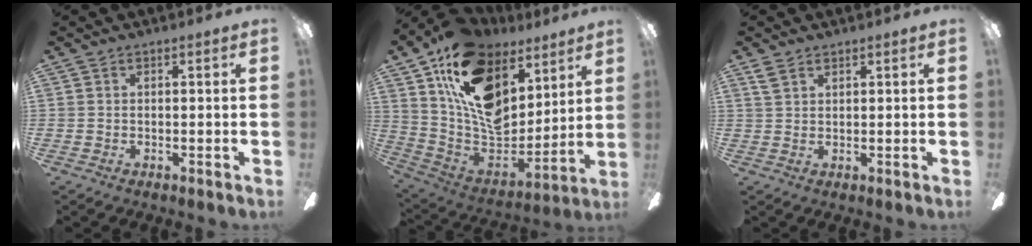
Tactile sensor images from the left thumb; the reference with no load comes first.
{"total": 20.9, "force": [10.6, 13.3, 12.2], "torque": [-0.224, -0.064, 0.191]}
{"total": 2.7, "force": [1.9, 1.4, 1.3], "torque": [-0.030, 0.001, 0.036]}